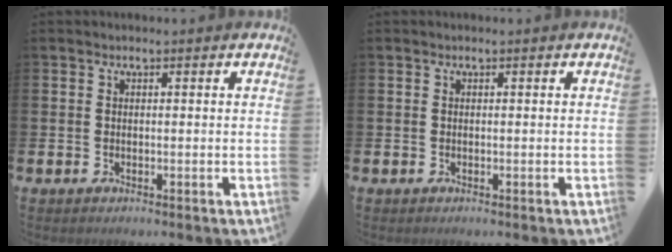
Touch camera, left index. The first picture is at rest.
{"total": 0.0}